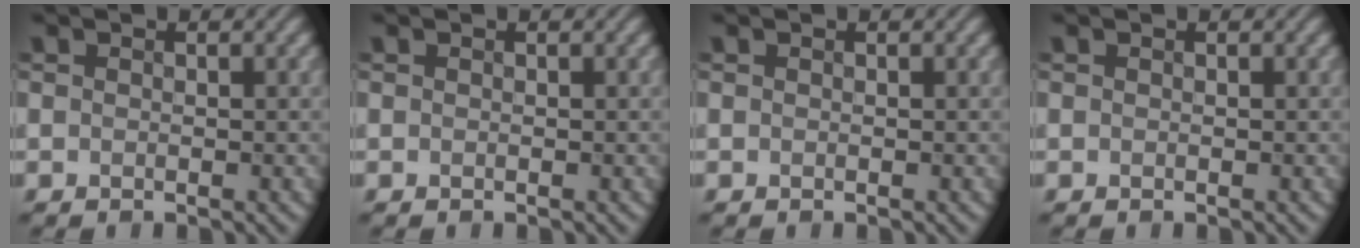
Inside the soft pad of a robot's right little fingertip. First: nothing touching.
{"total": 0.0}
{"total": 0.0}
{"total": 0.0}